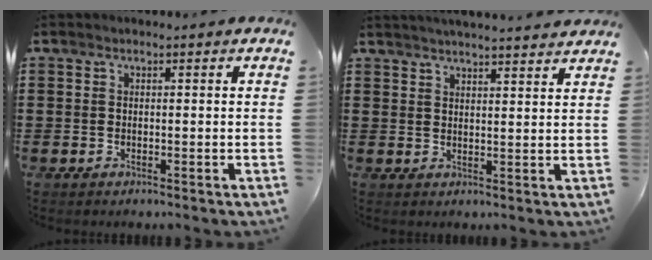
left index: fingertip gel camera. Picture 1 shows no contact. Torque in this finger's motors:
{"motor_torque": [0.88, -0.24, 0.55, 0.12]}